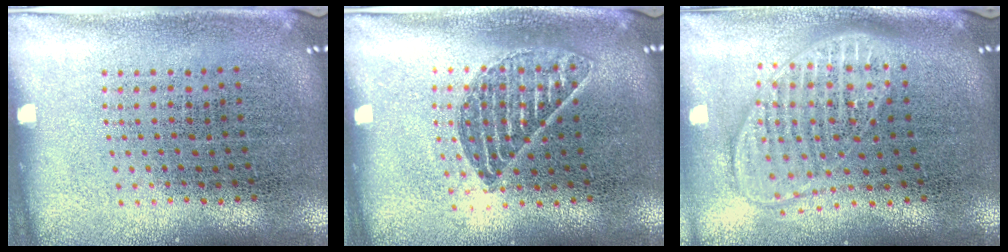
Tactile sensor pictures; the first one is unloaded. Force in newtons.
{"total": 1.1, "press": 1.1, "slide": 0.5}
{"total": 1.9, "press": 1.5, "slide": 1.1}